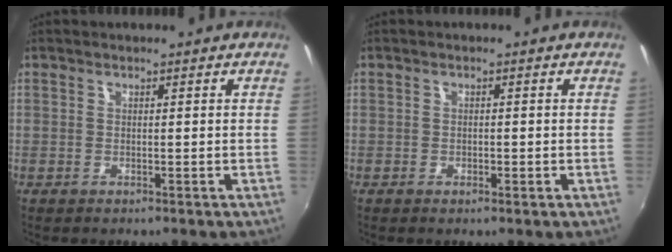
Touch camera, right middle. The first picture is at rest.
{"total": 1.0, "force": [-0.5, 0.6, 0.6], "torque": [-0.010, -0.004, -0.011]}